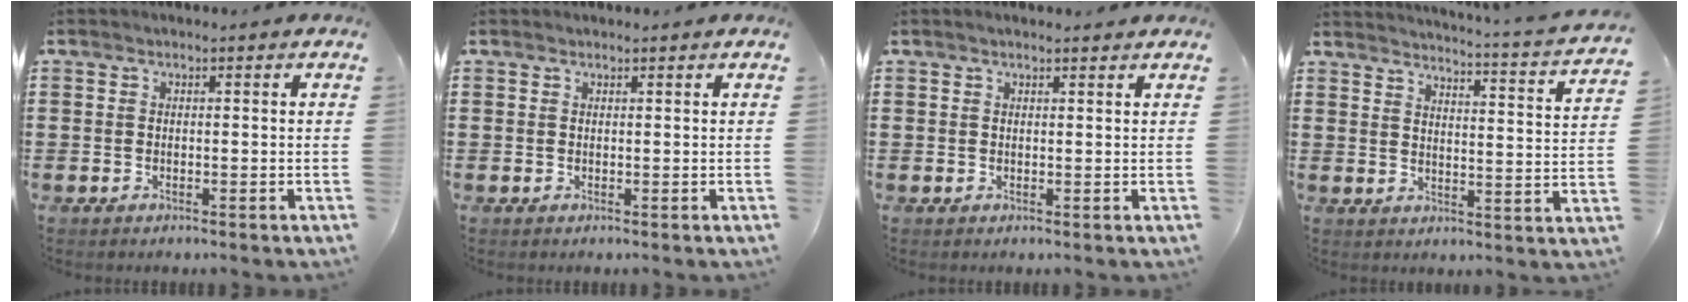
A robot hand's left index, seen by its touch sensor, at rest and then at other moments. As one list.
[{"total": 0.5, "force": [0.5, 0.2, 0.1], "torque": [-0.004, 0.001, 0.010]}, {"total": 1.1, "force": [1.0, 0.1, 0.4], "torque": [-0.009, 0.001, 0.017]}, {"total": 2.8, "force": [2.4, -0.9, 1.2], "torque": [-0.031, -0.039, 0.027]}]